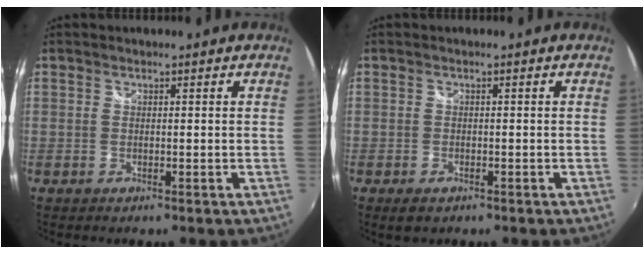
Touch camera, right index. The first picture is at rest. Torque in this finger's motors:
{"motor_torque": [0.11, -0.11, 0.05, 0.01]}